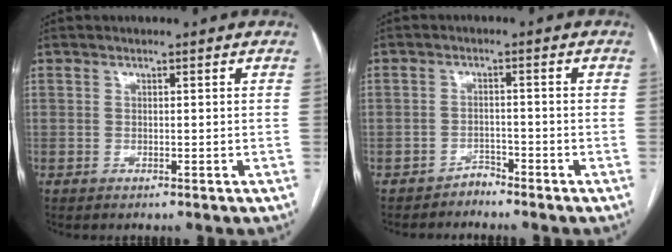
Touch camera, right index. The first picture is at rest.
{"total": 1.9, "force": [-1.7, 0.5, -0.3], "torque": [0.013, 0.000, -0.030]}